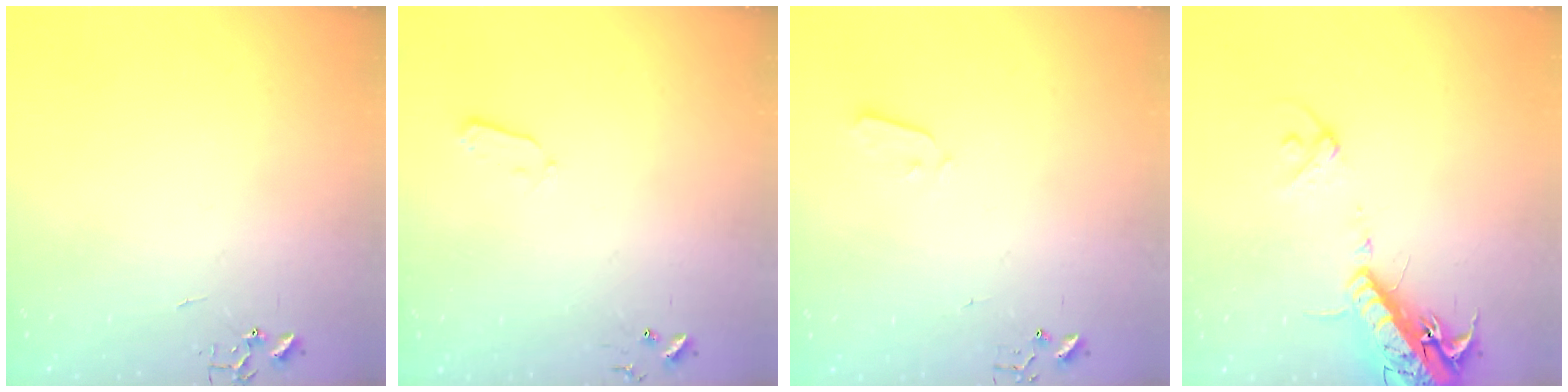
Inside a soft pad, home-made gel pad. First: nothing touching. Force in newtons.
{"total": 3.7, "press": 3.6, "slide": 0.8}
{"total": 3.0, "press": 3.0, "slide": 0.3}
{"total": 17.8, "press": 17.4, "slide": 3.8}